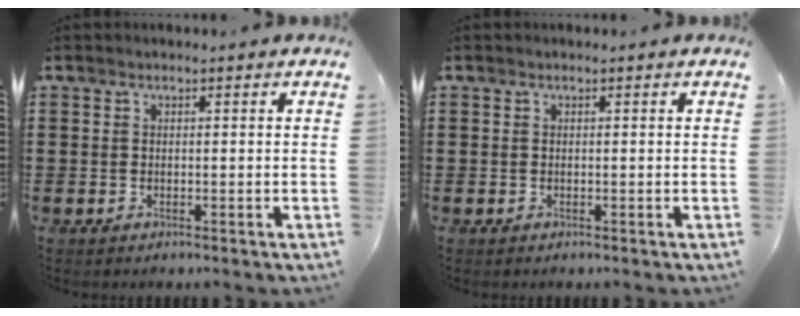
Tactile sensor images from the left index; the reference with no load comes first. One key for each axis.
{"total": 0.0}